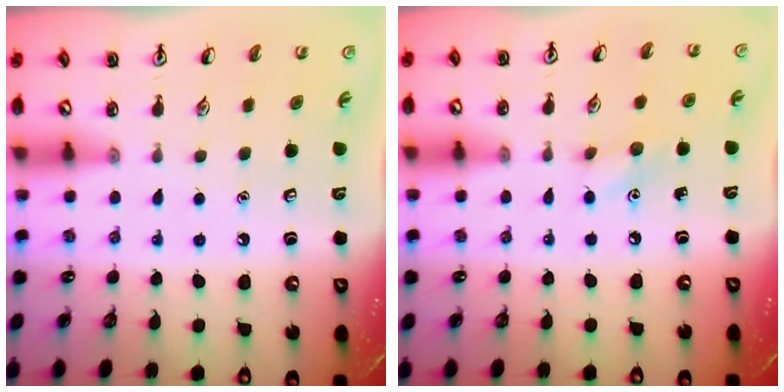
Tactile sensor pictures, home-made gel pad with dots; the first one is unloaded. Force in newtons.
{"total": 6.1, "press": 5.8, "slide": 1.6}